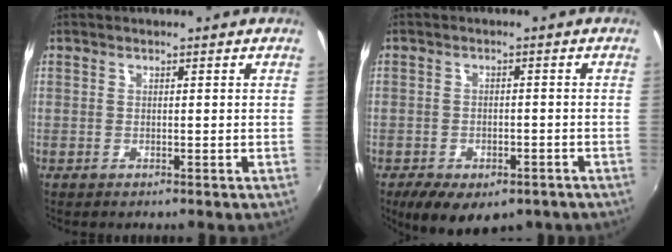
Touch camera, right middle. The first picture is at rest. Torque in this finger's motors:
{"motor_torque": [0.52, -0.52, 0.25, 0.07]}